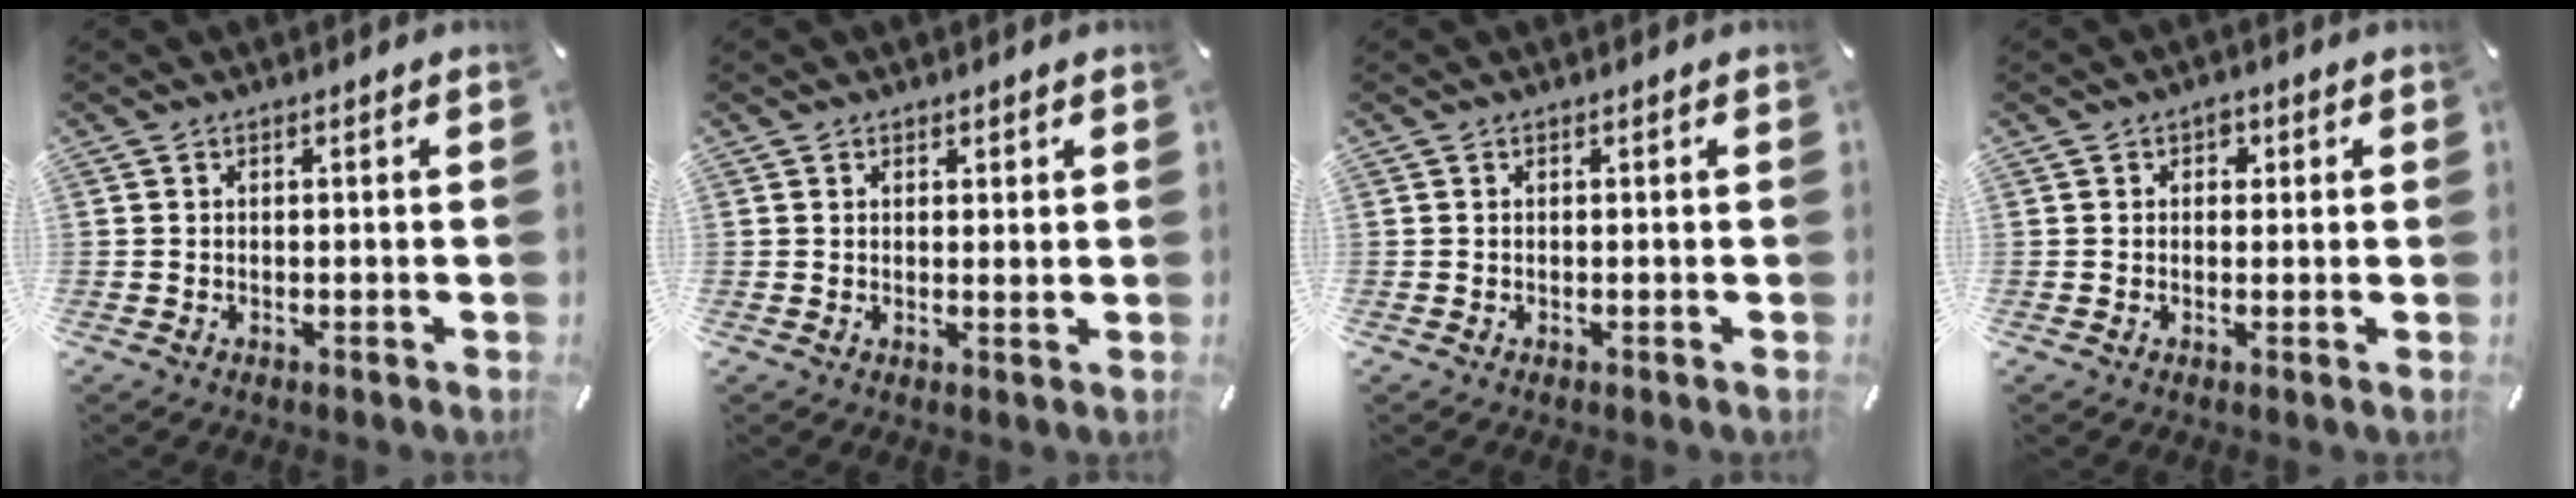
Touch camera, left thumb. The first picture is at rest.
{"total": 1.2, "force": [0.8, 0.8, 0.5], "torque": [-0.002, -0.003, 0.014]}
{"total": 0.0}
{"total": 1.9, "force": [0.4, 1.7, 0.8], "torque": [0.005, -0.002, 0.000]}